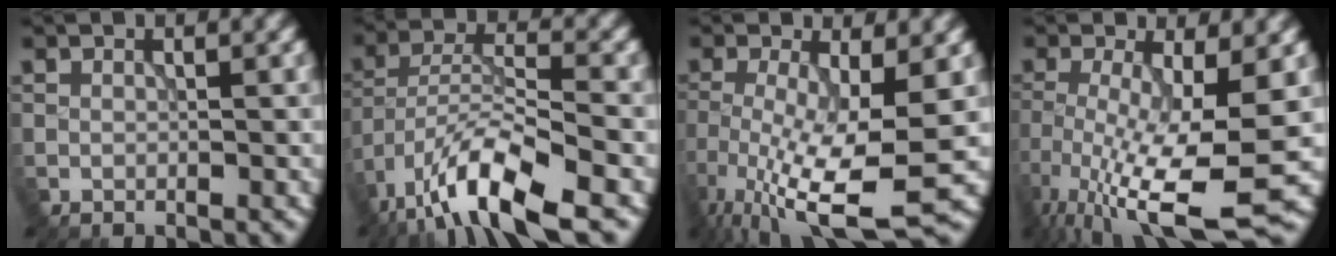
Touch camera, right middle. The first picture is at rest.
{"total": 10.2, "force": [-7.0, 2.7, 6.9], "torque": [-0.117, 0.005, -0.133]}
{"total": 9.1, "force": [-3.6, 2.1, 8.1], "torque": [-0.166, -0.025, -0.060]}
{"total": 10.5, "force": [-4.2, 2.3, 9.4], "torque": [-0.185, -0.025, -0.067]}